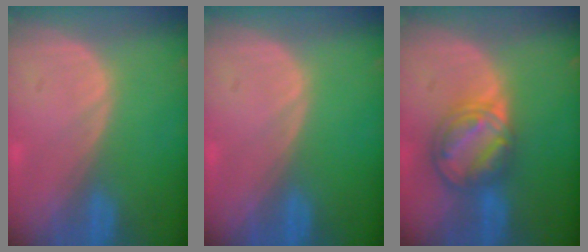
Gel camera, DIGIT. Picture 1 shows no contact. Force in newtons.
{"total": 0.0}
{"total": 8.2, "press": 7.0, "slide": 4.3}